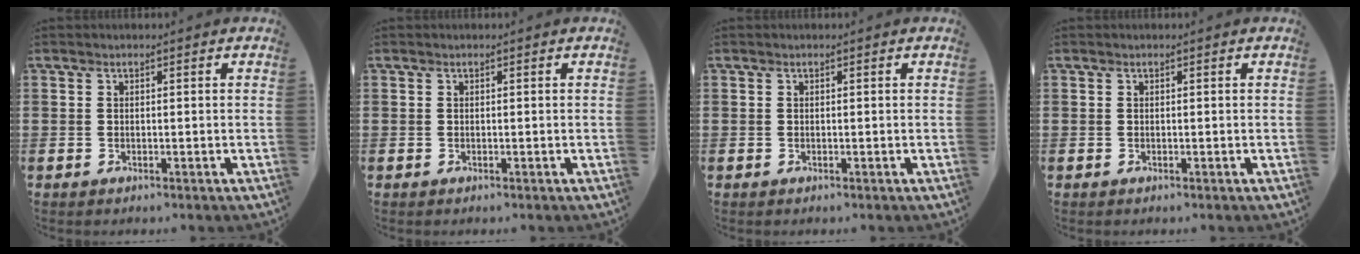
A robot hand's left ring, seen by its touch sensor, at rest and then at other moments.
{"total": 0.0}
{"total": 0.0}
{"total": 0.0}